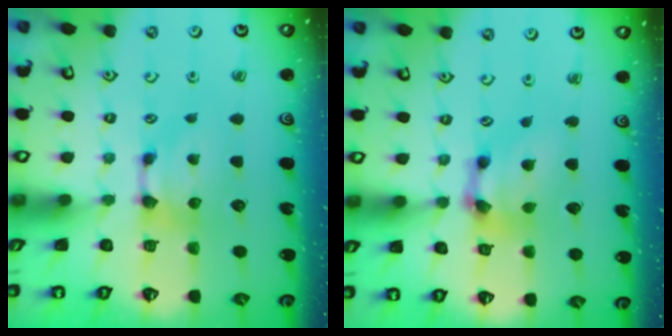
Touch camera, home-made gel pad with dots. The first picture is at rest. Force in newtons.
{"total": 5.2, "press": 4.8, "slide": 2.1}